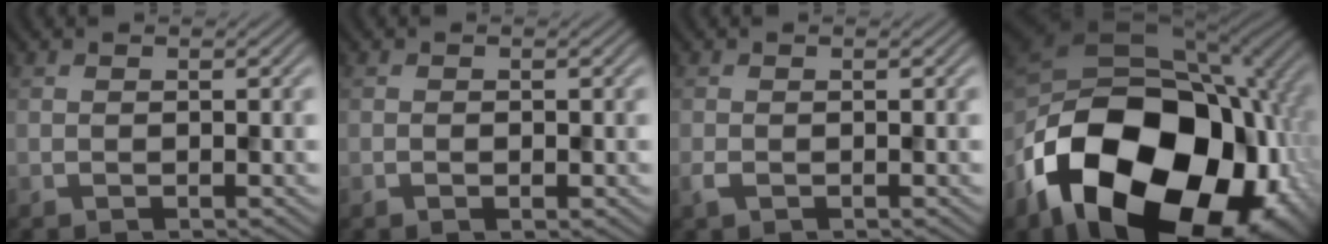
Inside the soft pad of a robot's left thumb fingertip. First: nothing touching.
{"total": 0.6, "force": [-0.3, 0.3, 0.5], "torque": [-0.008, -0.003, -0.002]}
{"total": 1.1, "force": [-0.4, 0.6, 0.8], "torque": [-0.023, -0.001, -0.005]}
{"total": 22.3, "force": [-8.7, 14.1, 14.9], "torque": [-0.323, -0.048, -0.123]}